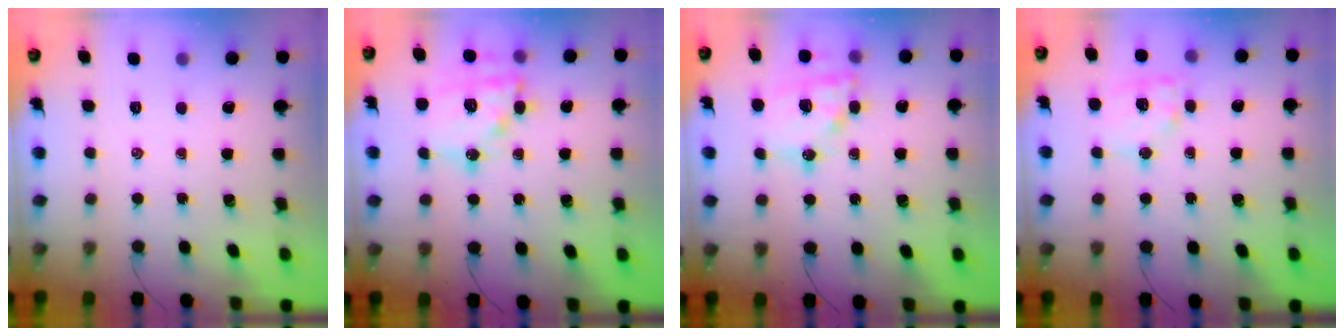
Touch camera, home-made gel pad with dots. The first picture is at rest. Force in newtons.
{"total": 16.1, "press": 15.9, "slide": 2.8}
{"total": 15.5, "press": 15.1, "slide": 3.5}
{"total": 10.7, "press": 10.6, "slide": 1.5}